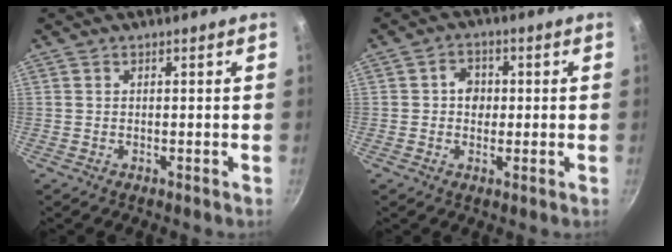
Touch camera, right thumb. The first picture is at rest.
{"total": 4.2, "force": [0.2, 3.6, 2.2], "torque": [-0.012, 0.003, -0.004]}